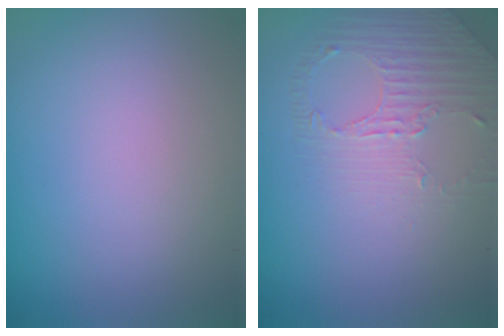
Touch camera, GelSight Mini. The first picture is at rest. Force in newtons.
{"total": 1.6, "press": 1.0, "slide": 1.2}